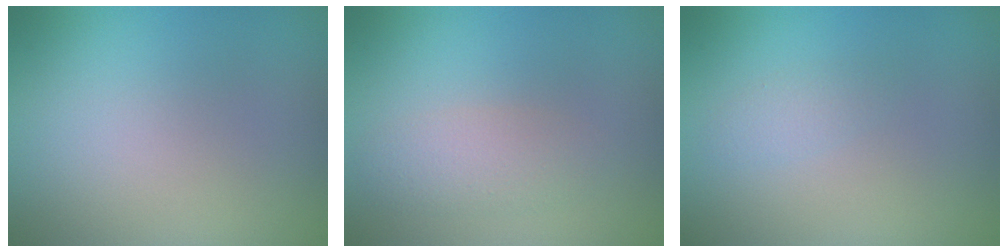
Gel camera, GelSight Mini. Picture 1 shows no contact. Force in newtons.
{"total": 2.1, "press": 2.1, "slide": 0.1}
{"total": 0.8, "press": 0.8, "slide": 0.1}